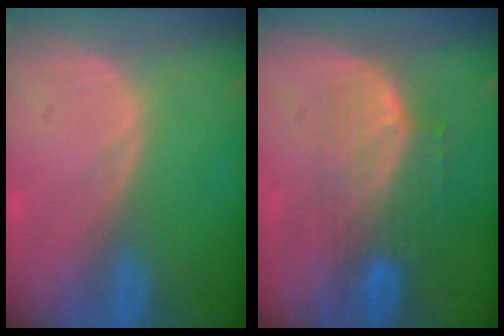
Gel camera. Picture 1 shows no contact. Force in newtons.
{"total": 7.5, "press": 6.8, "slide": 3.3}